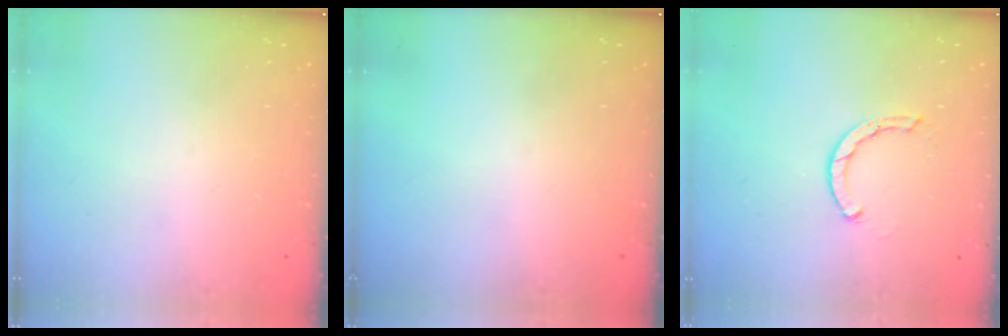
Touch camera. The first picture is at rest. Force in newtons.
{"total": 0.0}
{"total": 2.5, "press": 2.5, "slide": 0.1}